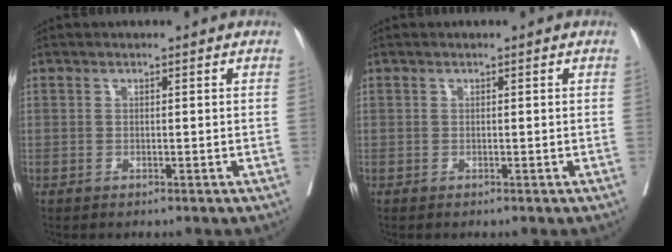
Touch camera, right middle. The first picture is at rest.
{"total": 0.0}